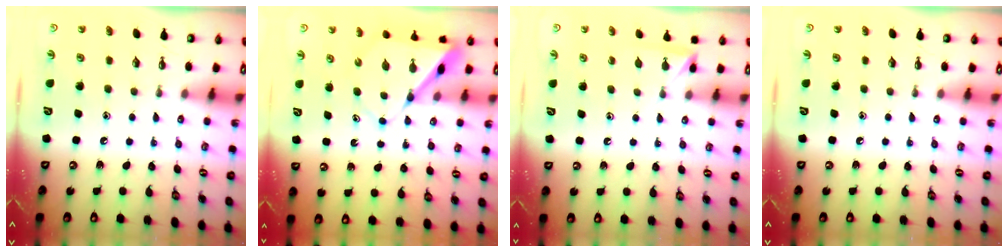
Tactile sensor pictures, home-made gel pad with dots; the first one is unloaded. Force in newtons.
{"total": 7.2, "press": 7.1, "slide": 0.6}
{"total": 2.9, "press": 2.9, "slide": 0.3}
{"total": 0.0}